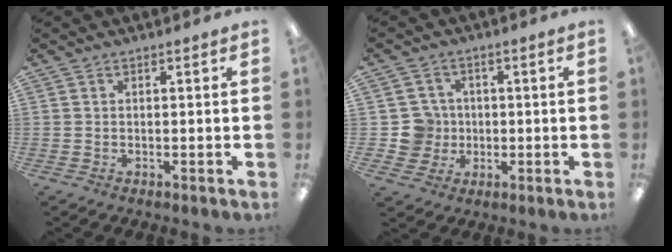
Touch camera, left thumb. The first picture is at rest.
{"total": 6.7, "force": [-0.3, 6.6, 0.8], "torque": [-0.016, 0.013, 0.003]}